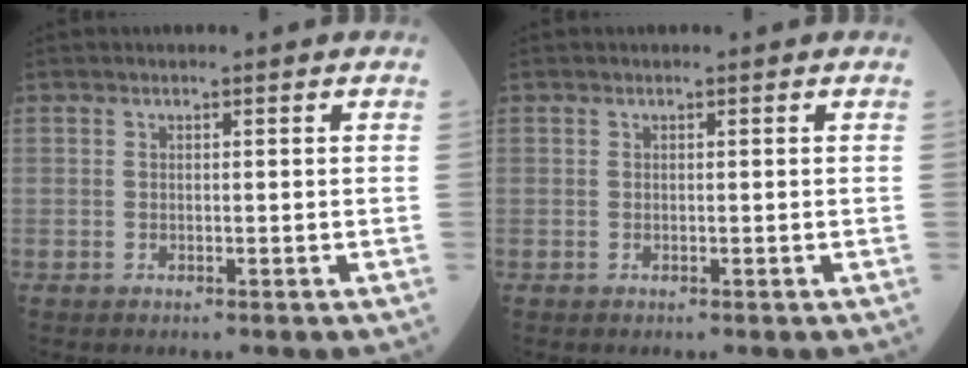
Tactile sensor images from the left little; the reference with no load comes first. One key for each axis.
{"total": 0.0}